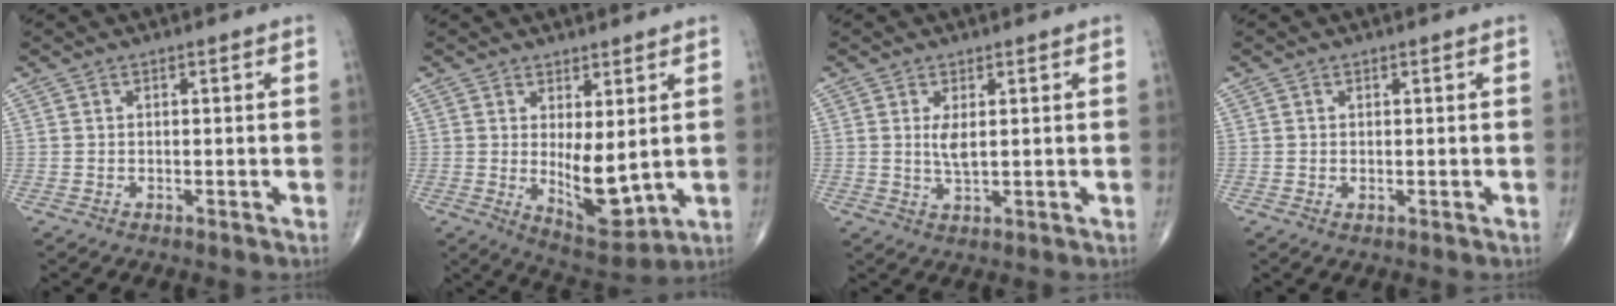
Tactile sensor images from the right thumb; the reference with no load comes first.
{"total": 8.8, "force": [0.6, 3.6, 8.0], "torque": [-0.108, -0.029, 0.028]}
{"total": 3.1, "force": [0.7, 1.0, 2.8], "torque": [-0.058, -0.011, 0.018]}
{"total": 0.5, "force": [0.0, 0.3, 0.4], "torque": [-0.009, -0.003, 0.001]}